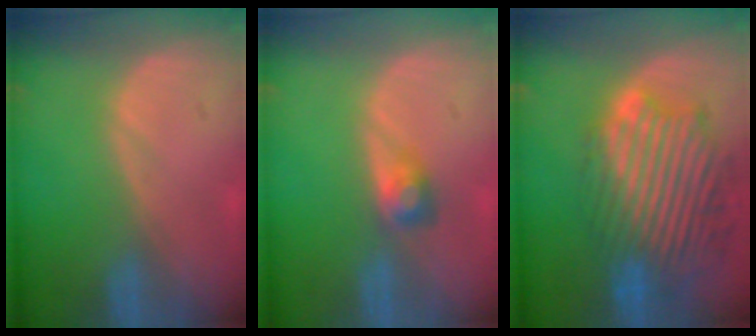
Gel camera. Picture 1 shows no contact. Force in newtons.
{"total": 2.3, "press": 2.3, "slide": 0.2}
{"total": 13.1, "press": 11.6, "slide": 6.2}